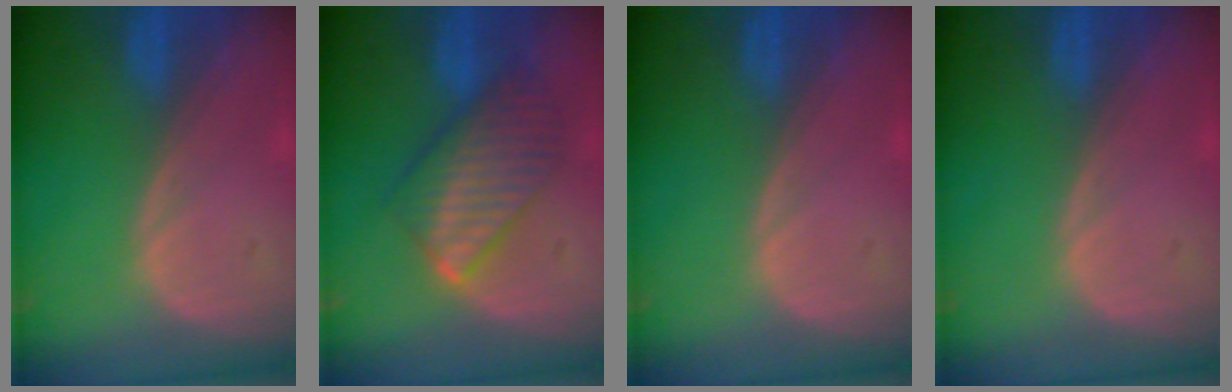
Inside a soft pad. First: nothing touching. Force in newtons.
{"total": 7.7, "press": 7.7, "slide": 0.3}
{"total": 0.0}
{"total": 0.0}